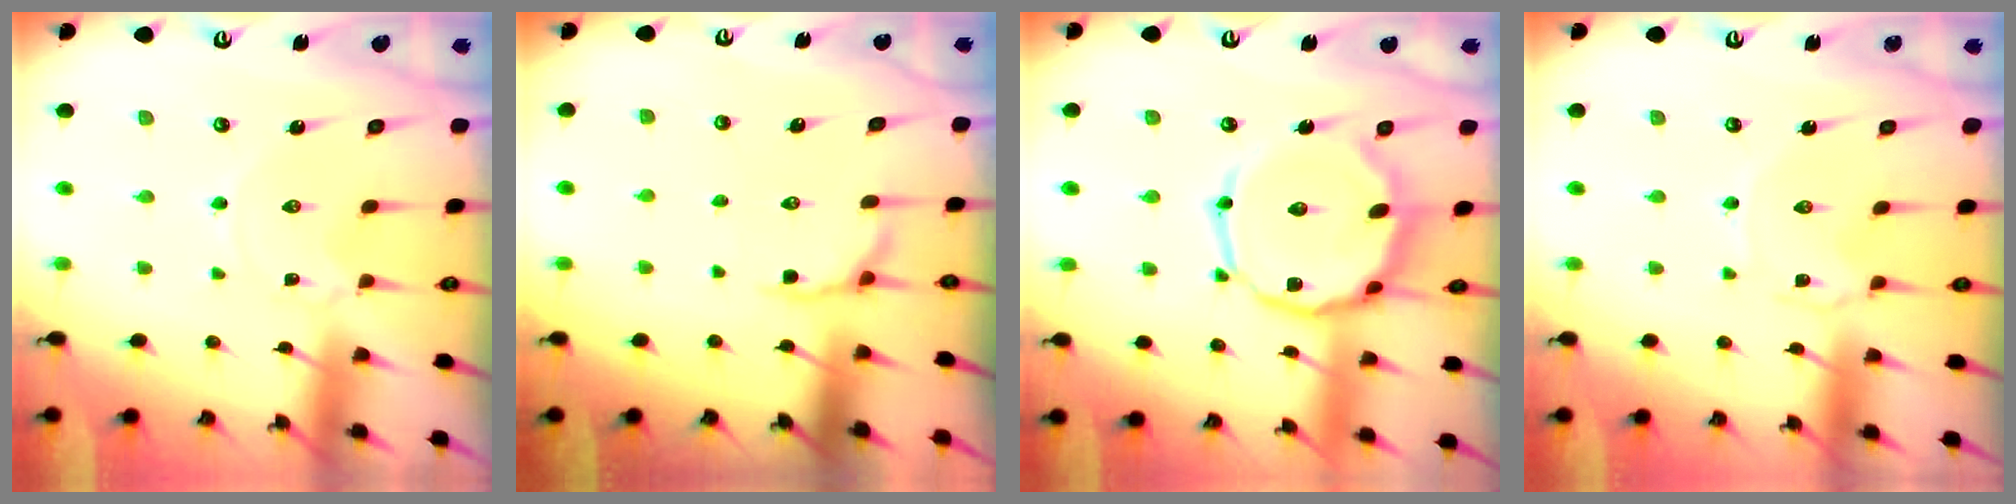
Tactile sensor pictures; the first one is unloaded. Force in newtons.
{"total": 5.6, "press": 5.2, "slide": 2.0}
{"total": 17.7, "press": 17.6, "slide": 1.3}
{"total": 0.7, "press": 0.7, "slide": 0.1}